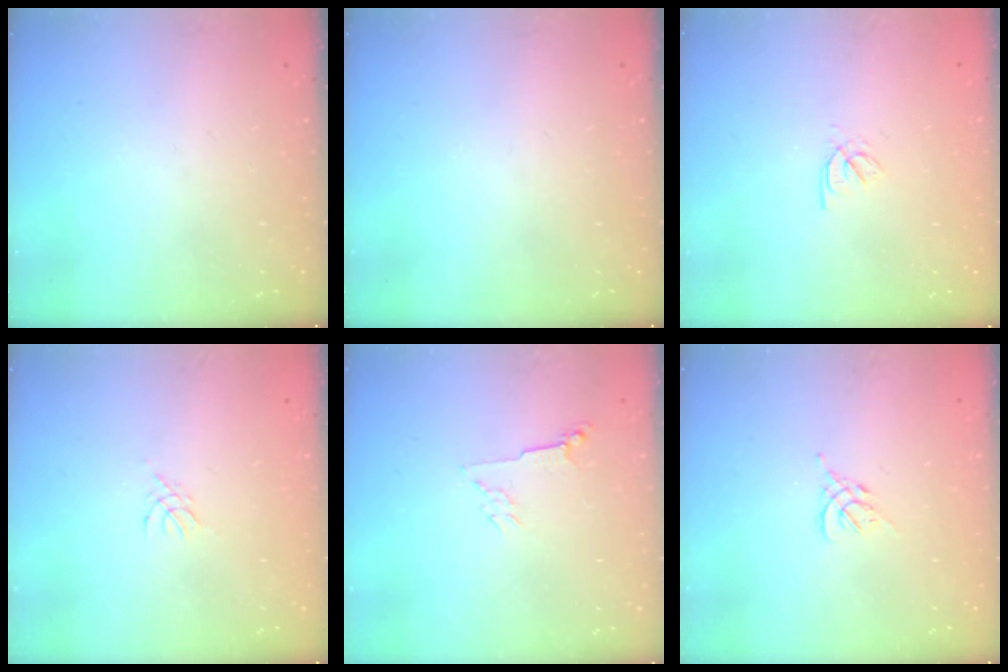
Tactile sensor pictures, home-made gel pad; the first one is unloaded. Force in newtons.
{"total": 0.0}
{"total": 2.3, "press": 2.2, "slide": 0.3}
{"total": 2.8, "press": 2.7, "slide": 0.6}
{"total": 2.8, "press": 2.7, "slide": 0.6}
{"total": 1.2, "press": 1.1, "slide": 0.5}